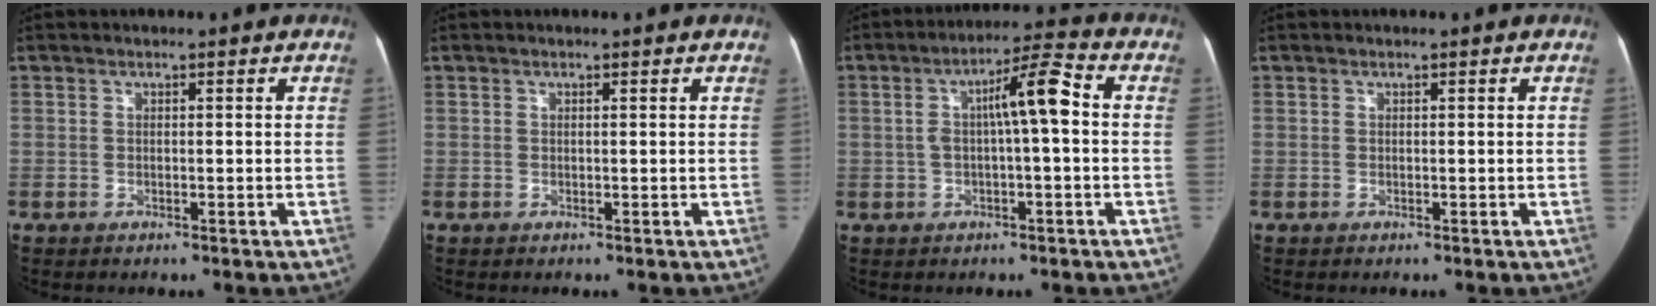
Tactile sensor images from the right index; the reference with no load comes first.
{"total": 0.0}
{"total": 7.7, "force": [0.5, 0.9, 7.6], "torque": [-0.125, 0.030, 0.008]}
{"total": 0.0}